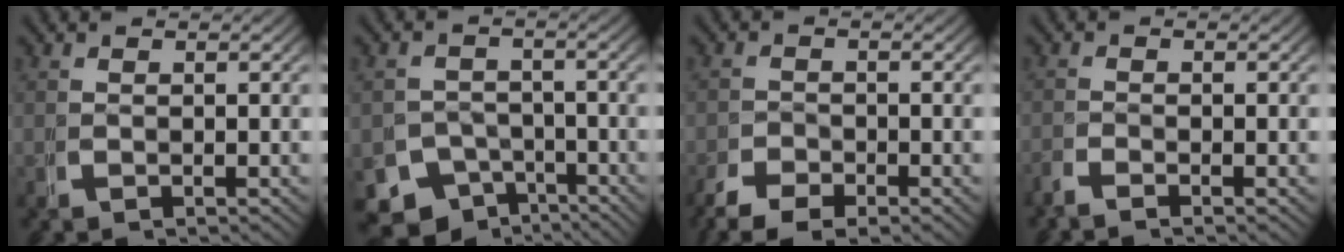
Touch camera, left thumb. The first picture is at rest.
{"total": 10.1, "force": [-6.6, 7.0, 3.2], "torque": [-0.050, -0.052, -0.100]}
{"total": 3.3, "force": [-2.5, 1.5, 1.6], "torque": [-0.018, -0.017, -0.043]}
{"total": 1.3, "force": [-1.2, 0.3, 0.5], "torque": [-0.006, -0.004, -0.030]}